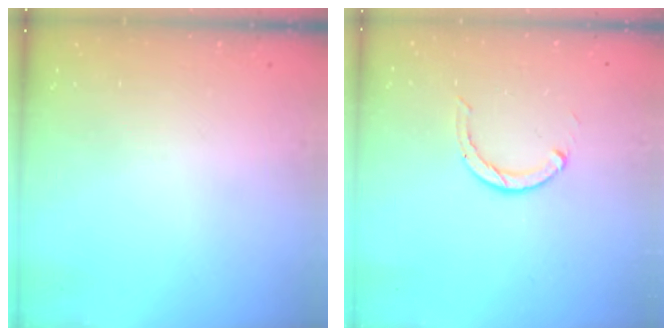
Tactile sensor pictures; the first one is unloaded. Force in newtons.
{"total": 2.2, "press": 2.2, "slide": 0.3}